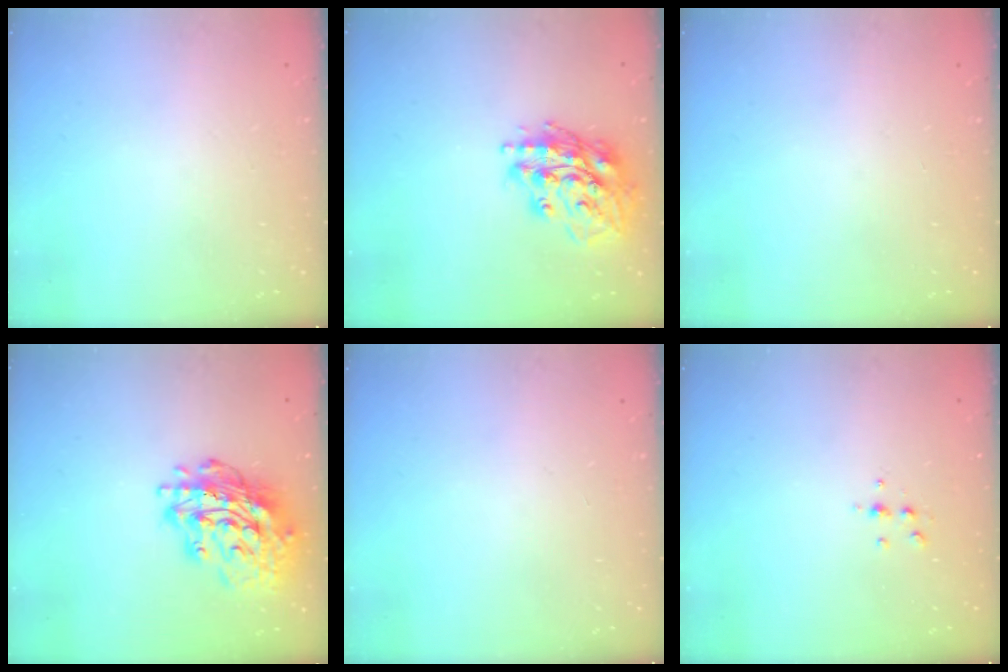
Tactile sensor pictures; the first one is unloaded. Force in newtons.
{"total": 17.6, "press": 17.4, "slide": 2.6}
{"total": 0.0}
{"total": 19.1, "press": 19.0, "slide": 1.9}
{"total": 0.0}
{"total": 5.3, "press": 5.2, "slide": 1.0}